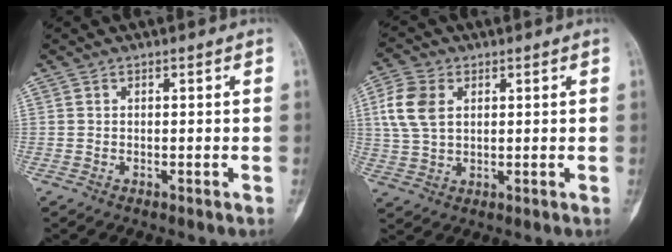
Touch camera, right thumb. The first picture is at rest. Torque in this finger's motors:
{"motor_torque": [0.46, 0.82, 0.48, -0.12, 0.14]}